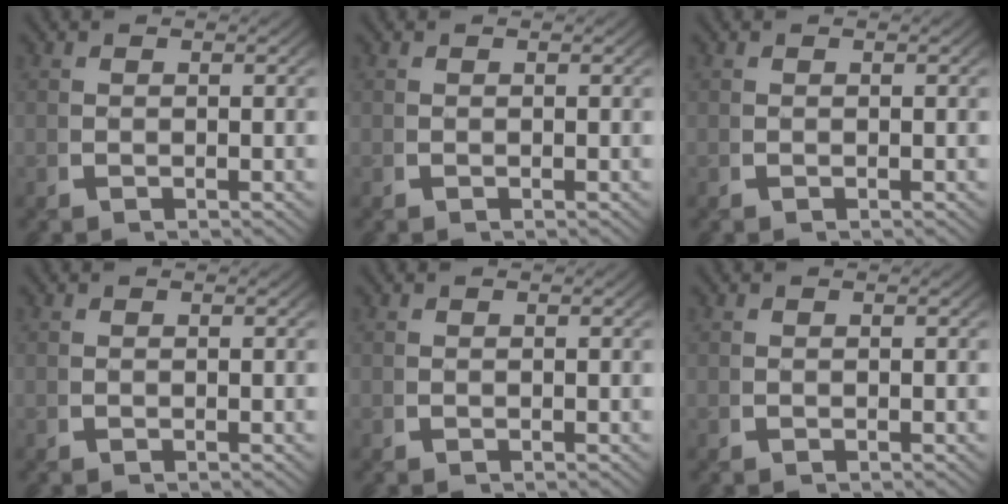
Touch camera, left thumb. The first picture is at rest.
{"total": 0.0}
{"total": 0.0}
{"total": 0.0}
{"total": 0.0}
{"total": 0.0}